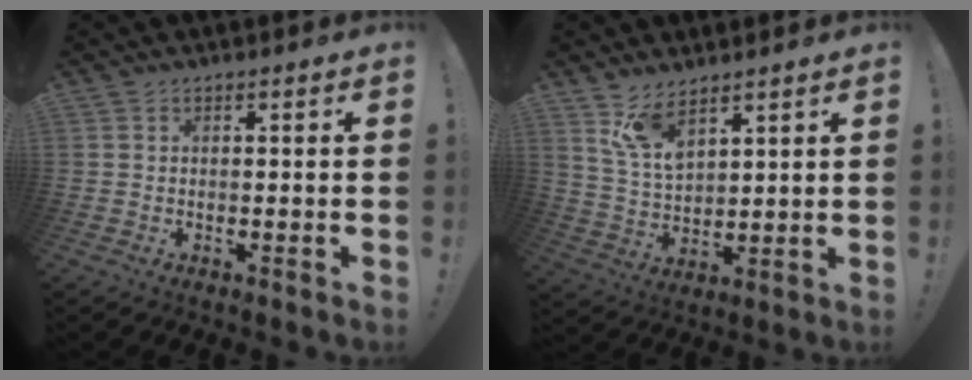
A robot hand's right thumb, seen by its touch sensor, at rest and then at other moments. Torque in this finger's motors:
{"motor_torque": [0.05, 0.17, 0.46, 0.27, 0.01]}